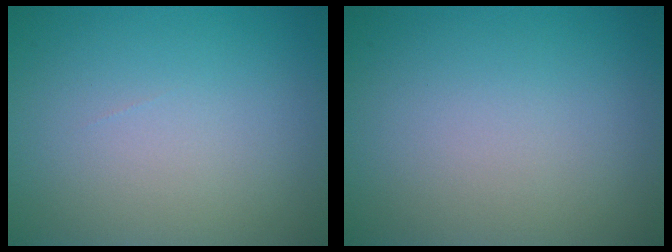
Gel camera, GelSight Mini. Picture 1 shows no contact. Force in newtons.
{"total": 0.0}